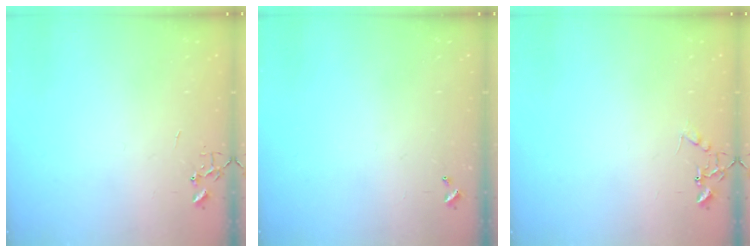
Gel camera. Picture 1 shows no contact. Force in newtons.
{"total": 0.0}
{"total": 6.9, "press": 6.9, "slide": 0.4}